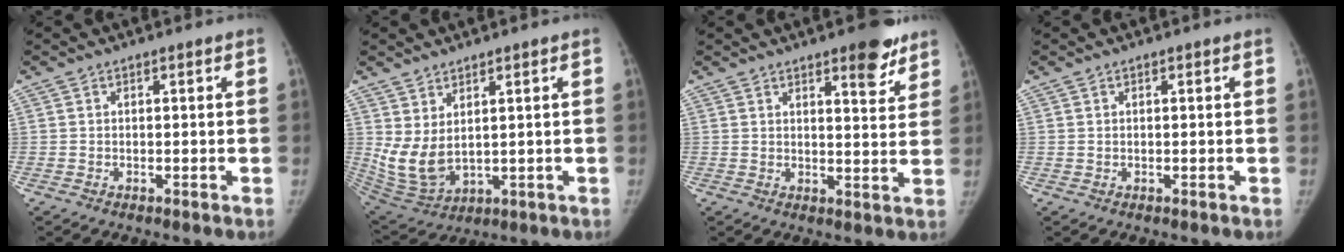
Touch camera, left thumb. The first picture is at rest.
{"total": 8.8, "force": [2.5, 4.7, 7.0], "torque": [-0.140, -0.021, 0.071]}
{"total": 7.6, "force": [5.1, 2.3, 5.1], "torque": [-0.044, -0.031, 0.066]}
{"total": 0.0}